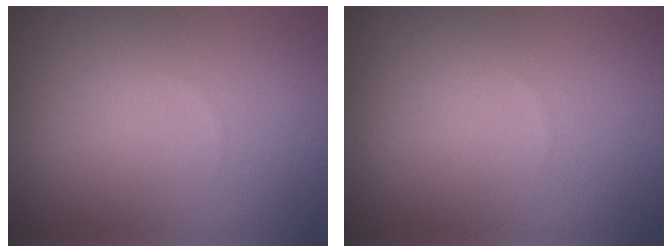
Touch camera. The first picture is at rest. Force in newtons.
{"total": 0.0}